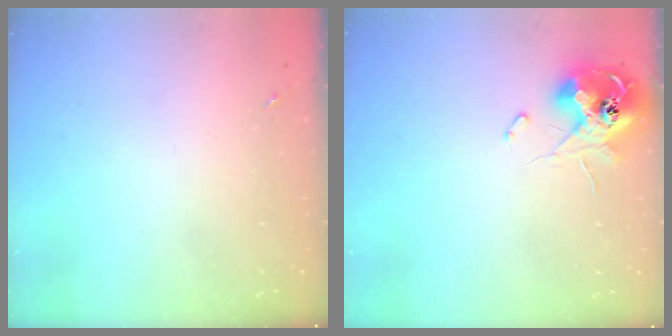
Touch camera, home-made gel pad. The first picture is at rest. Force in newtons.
{"total": 12.7, "press": 12.6, "slide": 1.5}